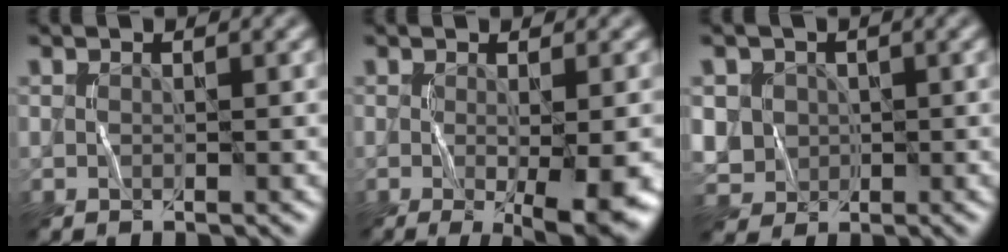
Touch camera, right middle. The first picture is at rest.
{"total": 6.7, "force": [-1.7, 1.4, 6.3], "torque": [-0.095, -0.021, -0.017]}
{"total": 4.6, "force": [0.5, 4.3, 1.5], "torque": [-0.037, 0.012, 0.010]}